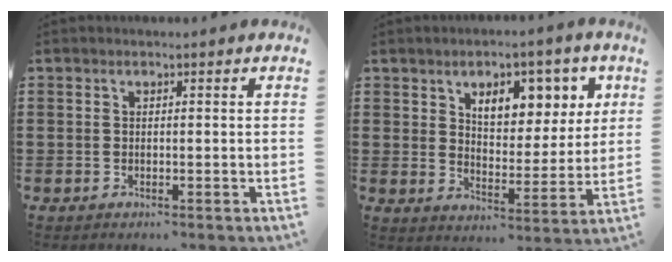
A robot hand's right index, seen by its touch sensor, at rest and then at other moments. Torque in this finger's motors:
{"motor_torque": [0.57, 0.13, 0.45, 0.15]}